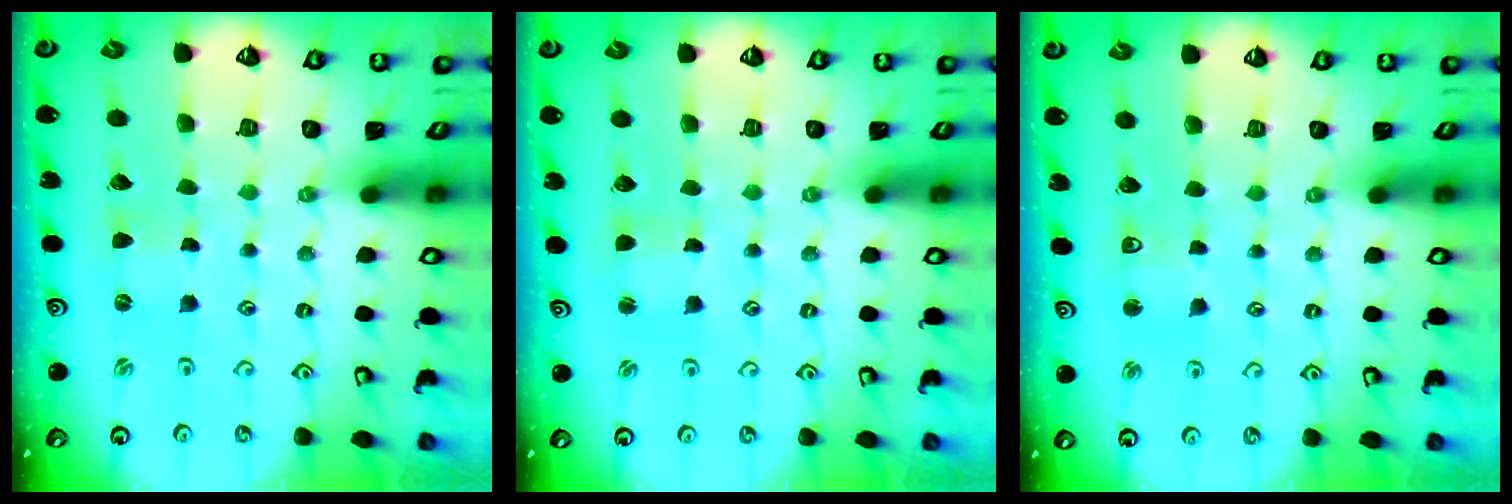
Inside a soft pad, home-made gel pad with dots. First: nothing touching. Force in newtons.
{"total": 2.5, "press": 2.5, "slide": 0.3}
{"total": 4.4, "press": 4.3, "slide": 0.8}